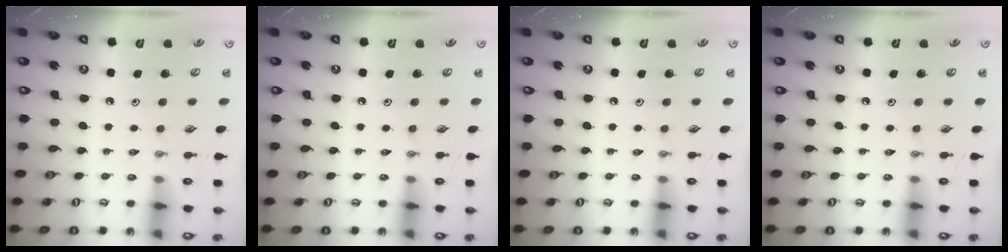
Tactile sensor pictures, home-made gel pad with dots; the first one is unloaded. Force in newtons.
{"total": 0.0}
{"total": 0.0}
{"total": 0.0}